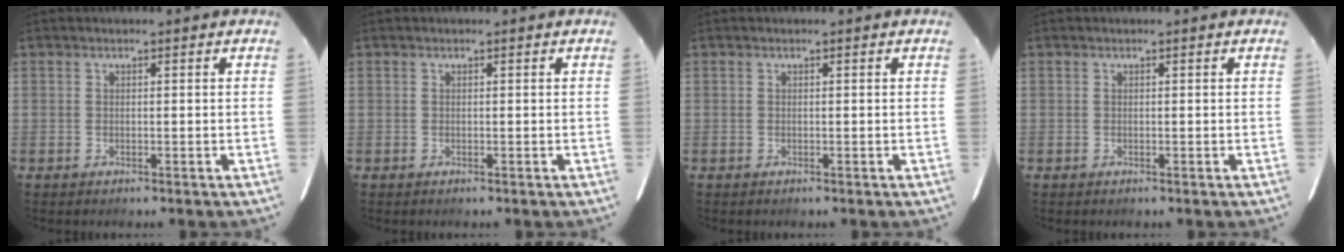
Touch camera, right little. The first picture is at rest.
{"total": 0.0}
{"total": 0.0}
{"total": 0.0}